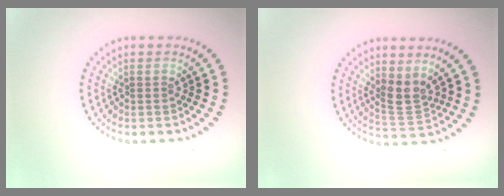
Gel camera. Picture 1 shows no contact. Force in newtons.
{"total": 2.7, "press": 2.2, "slide": 1.6}